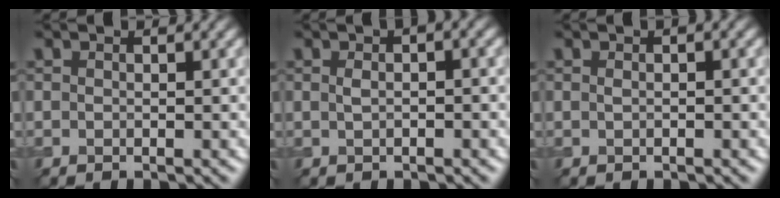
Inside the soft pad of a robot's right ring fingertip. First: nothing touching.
{"total": 2.0, "force": [0.5, 0.7, 1.8], "torque": [-0.031, 0.006, 0.008]}
{"total": 0.8, "force": [0.3, 0.2, 0.8], "torque": [-0.017, 0.003, 0.003]}